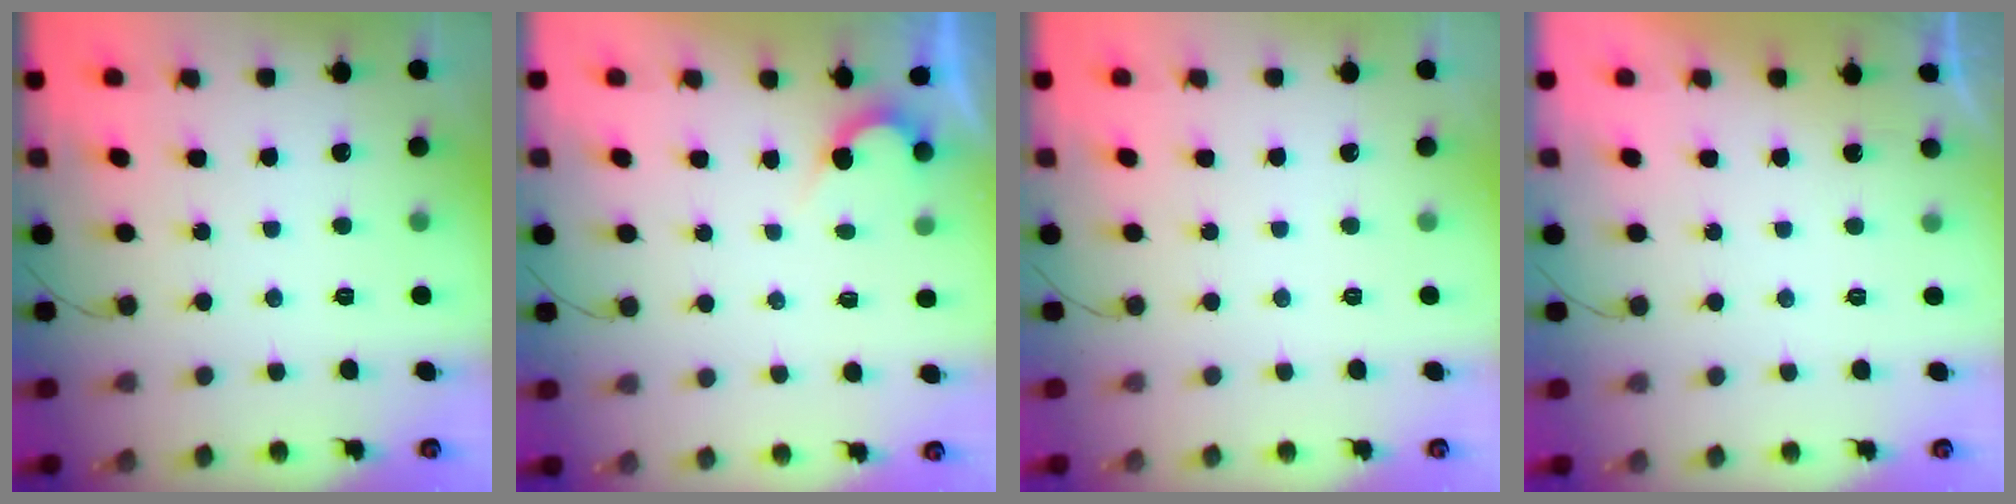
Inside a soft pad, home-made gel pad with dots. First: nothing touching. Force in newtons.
{"total": 2.1, "press": 2.1, "slide": 0.1}
{"total": 0.0}
{"total": 1.0, "press": 0.9, "slide": 0.3}